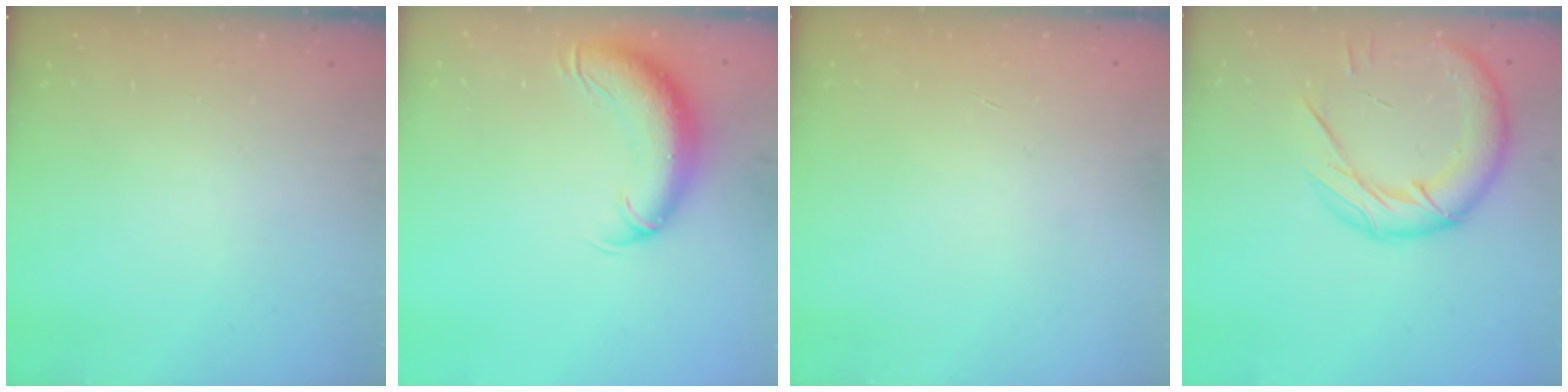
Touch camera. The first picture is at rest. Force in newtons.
{"total": 11.9, "press": 11.6, "slide": 2.7}
{"total": 0.0}
{"total": 18.4, "press": 18.2, "slide": 2.8}